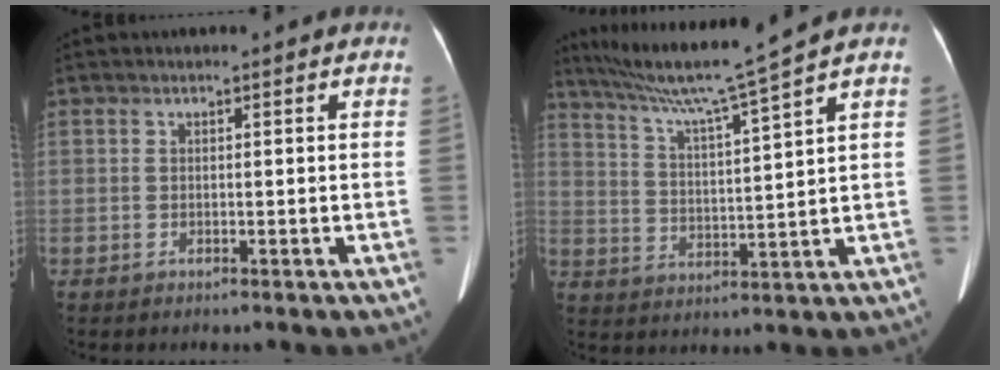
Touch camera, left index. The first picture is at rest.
{"total": 12.1, "force": [9.9, -2.8, 6.5], "torque": [-0.115, -0.005, 0.171]}